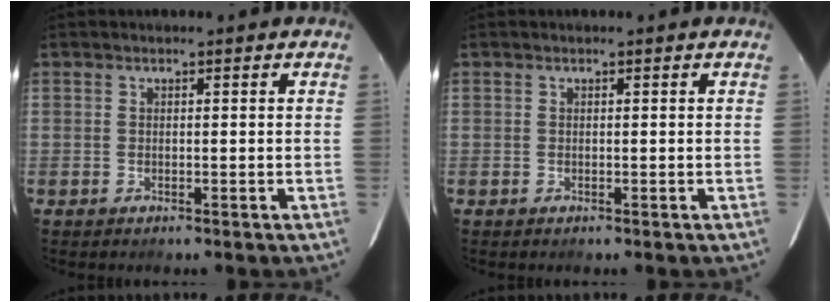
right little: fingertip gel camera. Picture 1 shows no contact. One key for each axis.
{"total": 0.0}